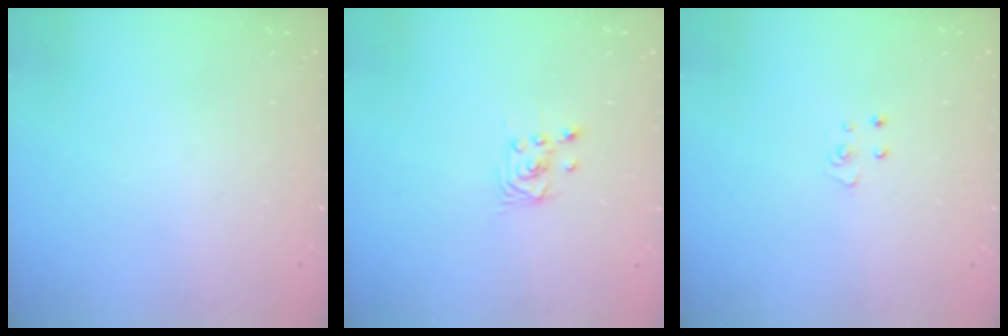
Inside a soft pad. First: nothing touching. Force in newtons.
{"total": 2.2, "press": 2.2, "slide": 0.2}
{"total": 3.8, "press": 3.8, "slide": 0.3}